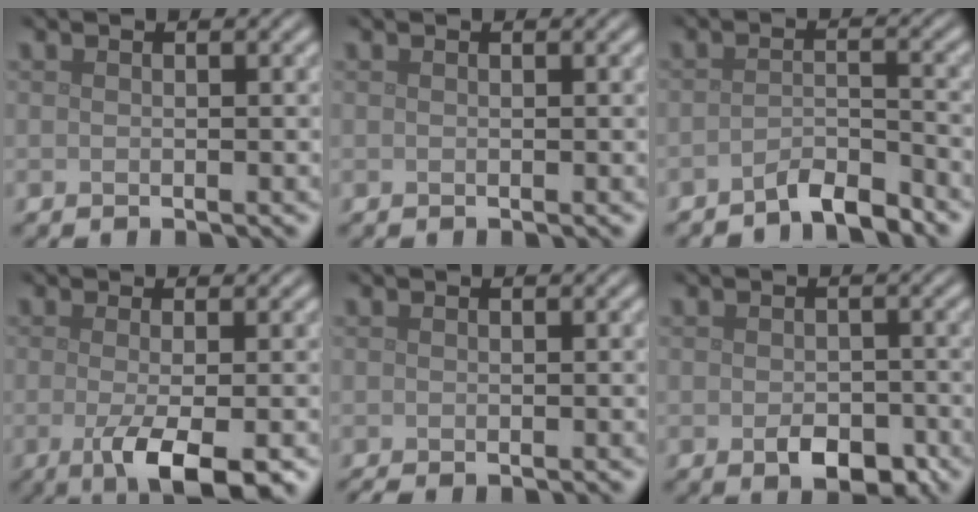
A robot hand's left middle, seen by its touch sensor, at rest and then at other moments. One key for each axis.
{"total": 0.0}
{"total": 2.7, "fx": -2.4, "fy": 0.4, "fz": 1.1, "tx": -0.021, "ty": 0.004, "tz": -0.048}
{"total": 4.8, "fx": -1.4, "fy": 1.3, "fz": 4.4, "tx": -0.072, "ty": -0.006, "tz": -0.027}
{"total": 0.7, "fx": -0.5, "fy": 0.2, "fz": 0.5, "tx": -0.011, "ty": -0.003, "tz": -0.003}
{"total": 3.1, "fx": -1.1, "fy": 1.9, "fz": 2.1, "tx": -0.037, "ty": -0.010, "tz": -0.017}